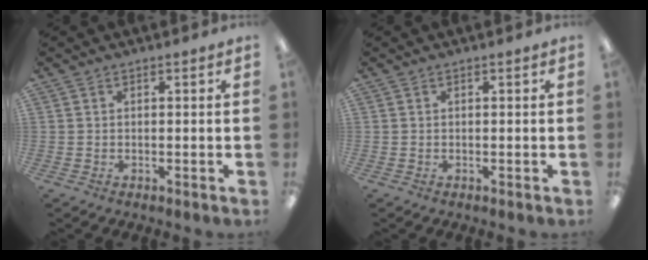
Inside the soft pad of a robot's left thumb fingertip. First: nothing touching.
{"total": 0.0}